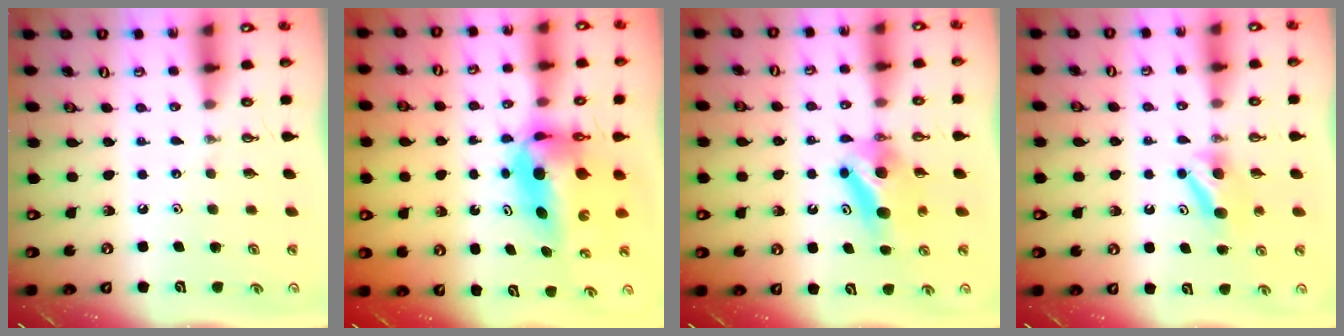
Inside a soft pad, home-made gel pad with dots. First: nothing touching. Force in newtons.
{"total": 10.1, "press": 7.5, "slide": 6.9}
{"total": 7.9, "press": 6.6, "slide": 4.3}
{"total": 5.9, "press": 5.8, "slide": 1.1}